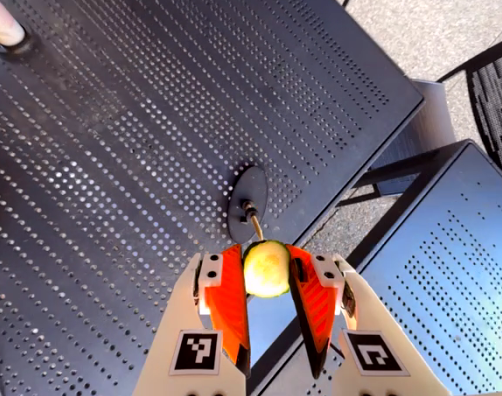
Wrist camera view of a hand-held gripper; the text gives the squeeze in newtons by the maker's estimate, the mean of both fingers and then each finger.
{"total": 5.9, "left": 5.3, "right": 6.4}